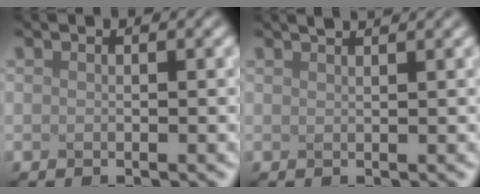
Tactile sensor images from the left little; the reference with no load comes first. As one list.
[{"total": 2.4, "force": [1.9, 0.8, 1.3], "torque": [0.003, 0.016, -0.004]}]